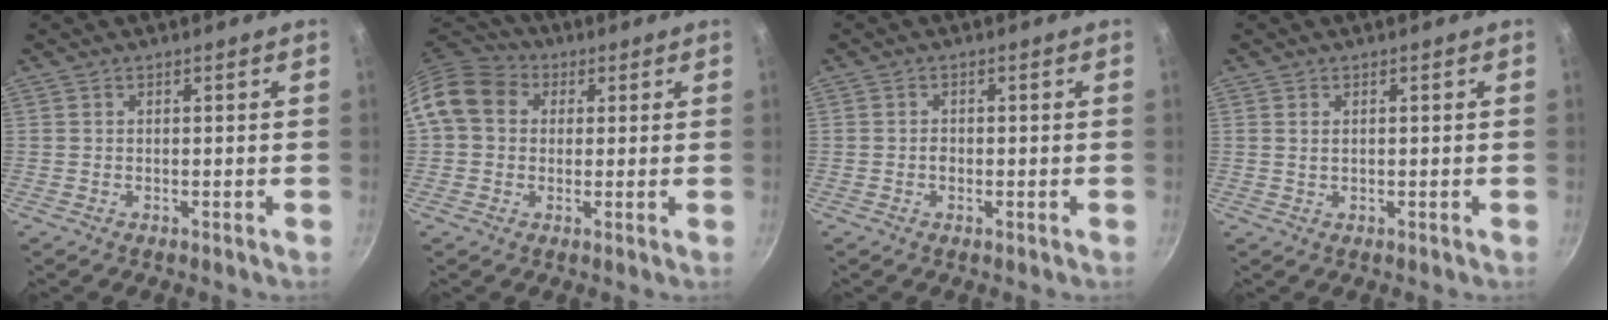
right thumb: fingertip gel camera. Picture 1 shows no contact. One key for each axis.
{"total": 10.5, "fx": 2.3, "fy": 8.8, "fz": 5.4, "tx": -0.074, "ty": 0.022, "tz": 0.022}
{"total": 1.4, "fx": -0.3, "fy": 0.9, "fz": 0.9, "tx": -0.017, "ty": 0.002, "tz": -0.008}
{"total": 0.9, "fx": 0.3, "fy": 0.4, "fz": 0.7, "tx": -0.012, "ty": 0.000, "tz": 0.006}